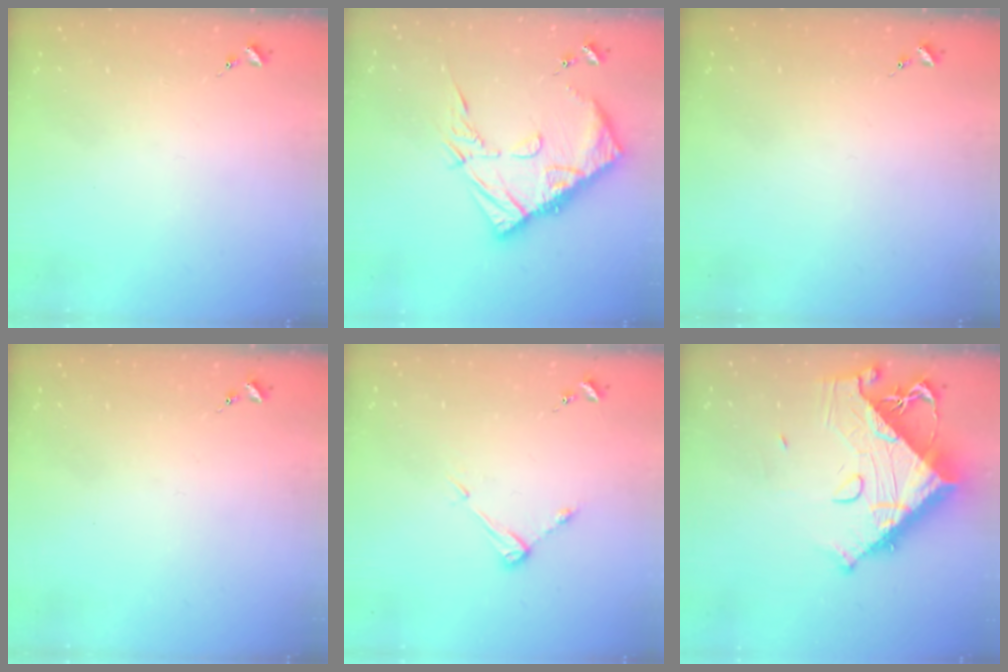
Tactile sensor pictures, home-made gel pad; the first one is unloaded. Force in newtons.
{"total": 16.8, "press": 16.7, "slide": 1.7}
{"total": 0.0}
{"total": 0.0}
{"total": 5.2, "press": 5.1, "slide": 0.3}
{"total": 20.0, "press": 19.9, "slide": 2.3}